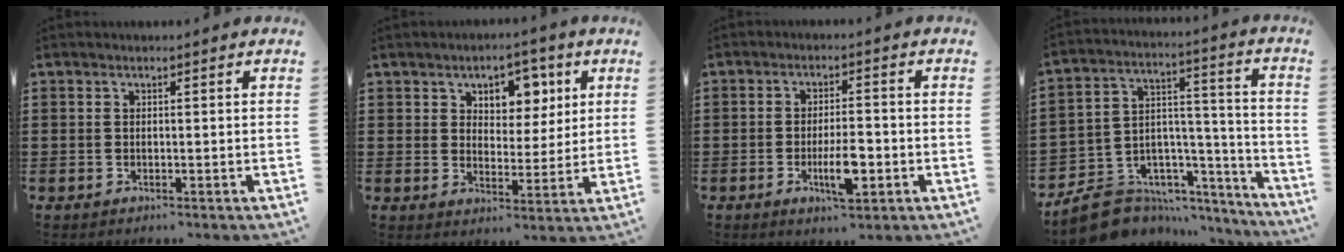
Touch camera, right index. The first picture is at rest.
{"total": 5.3, "force": [3.0, 3.9, 1.8], "torque": [-0.043, 0.005, 0.048]}
{"total": 6.3, "force": [-1.9, 1.9, 5.7], "torque": [-0.108, -0.003, -0.034]}
{"total": 7.9, "force": [-6.2, 4.8, 1.2], "torque": [-0.052, 0.010, -0.117]}